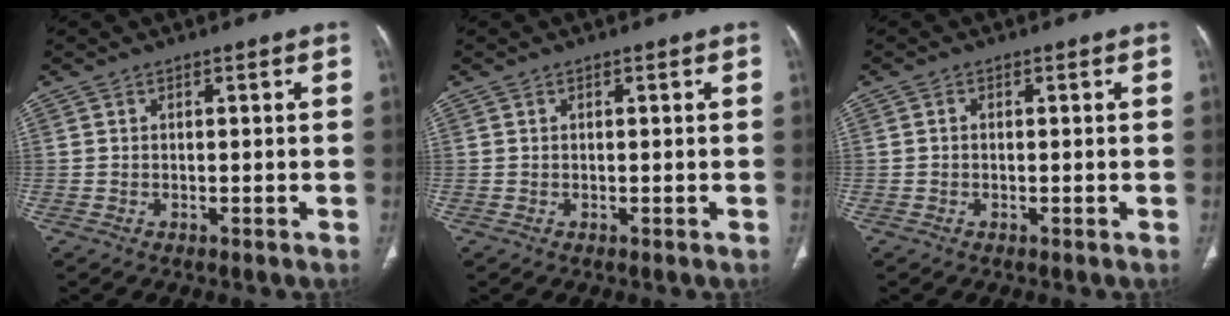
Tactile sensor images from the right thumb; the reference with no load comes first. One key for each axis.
{"total": 0.0}
{"total": 0.5, "fx": -0.1, "fy": 0.4, "fz": 0.3, "tx": -0.003, "ty": 0.002, "tz": -0.003}